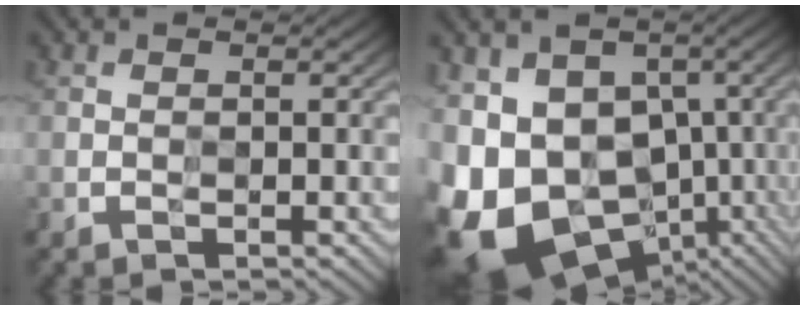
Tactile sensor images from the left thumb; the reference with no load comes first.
{"total": 17.8, "force": [-5.9, 13.2, 10.4], "torque": [-0.221, -0.015, -0.070]}